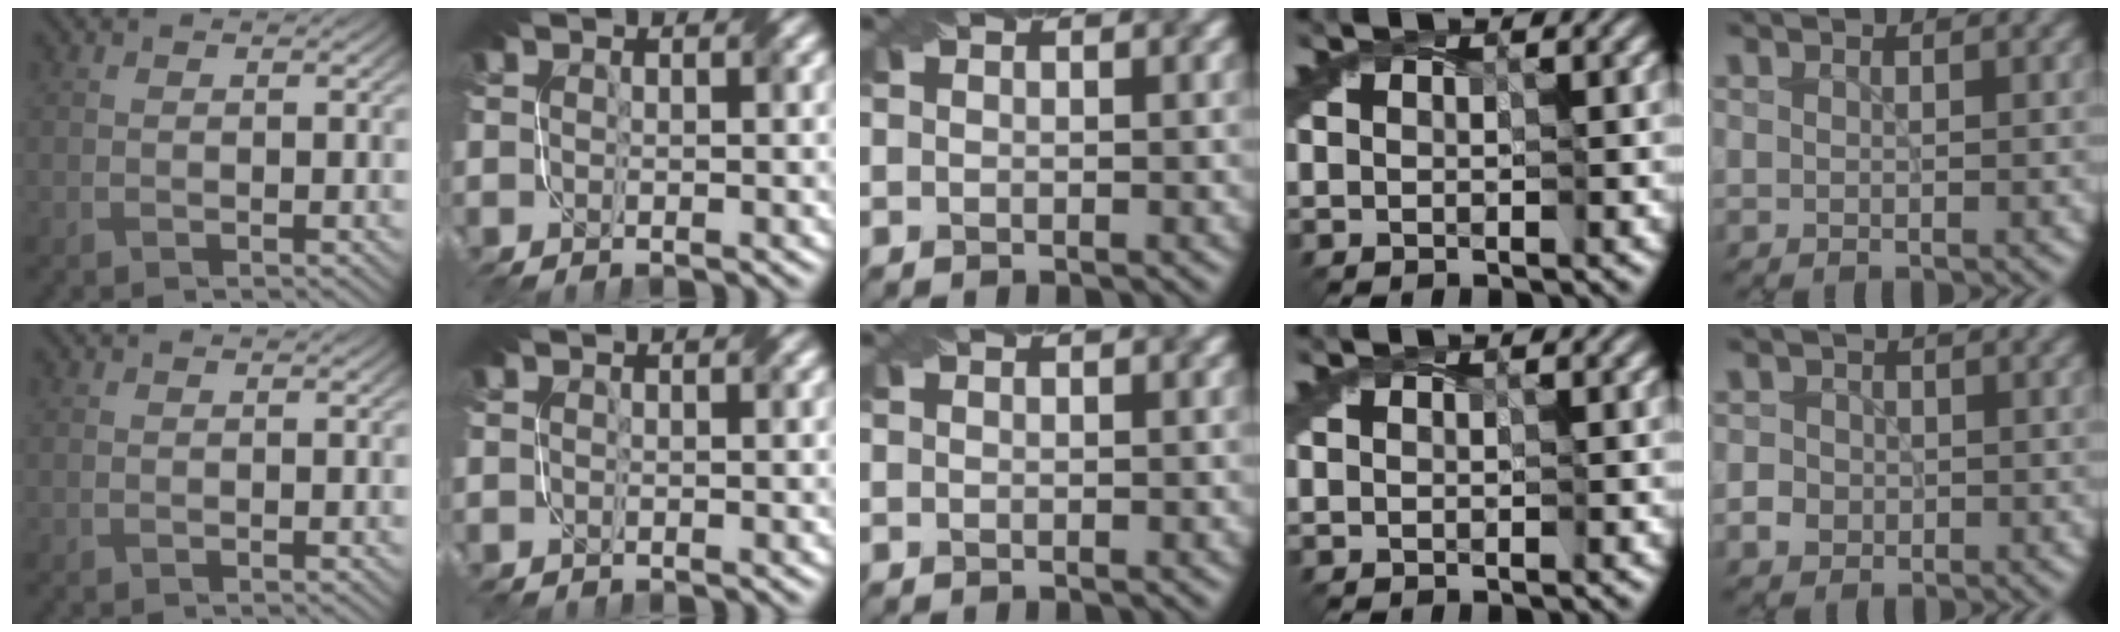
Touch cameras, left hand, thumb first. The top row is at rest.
{"index": {"total": 0.7, "force": [0.3, -0.2, -0.6], "torque": [0.007, 0.005, 0.004]}, "little": {"total": 2.1, "force": [-0.5, 2.0, 0.7], "torque": [0.002, -0.001, -0.011]}}